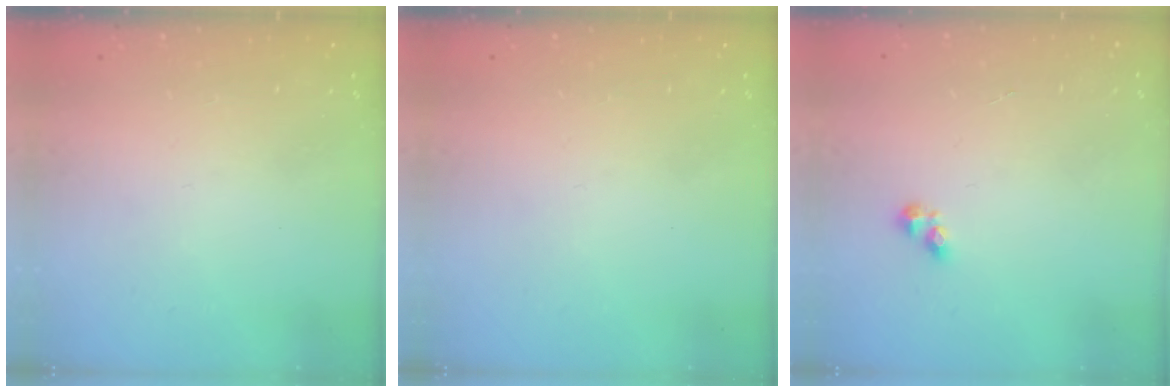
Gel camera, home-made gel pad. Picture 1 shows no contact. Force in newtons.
{"total": 0.0}
{"total": 2.7, "press": 2.6, "slide": 0.5}